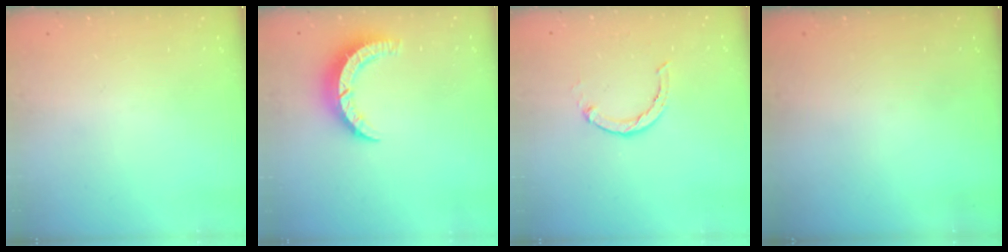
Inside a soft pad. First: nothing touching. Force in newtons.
{"total": 7.4, "press": 7.4, "slide": 0.7}
{"total": 3.0, "press": 3.0, "slide": 0.4}
{"total": 0.0}